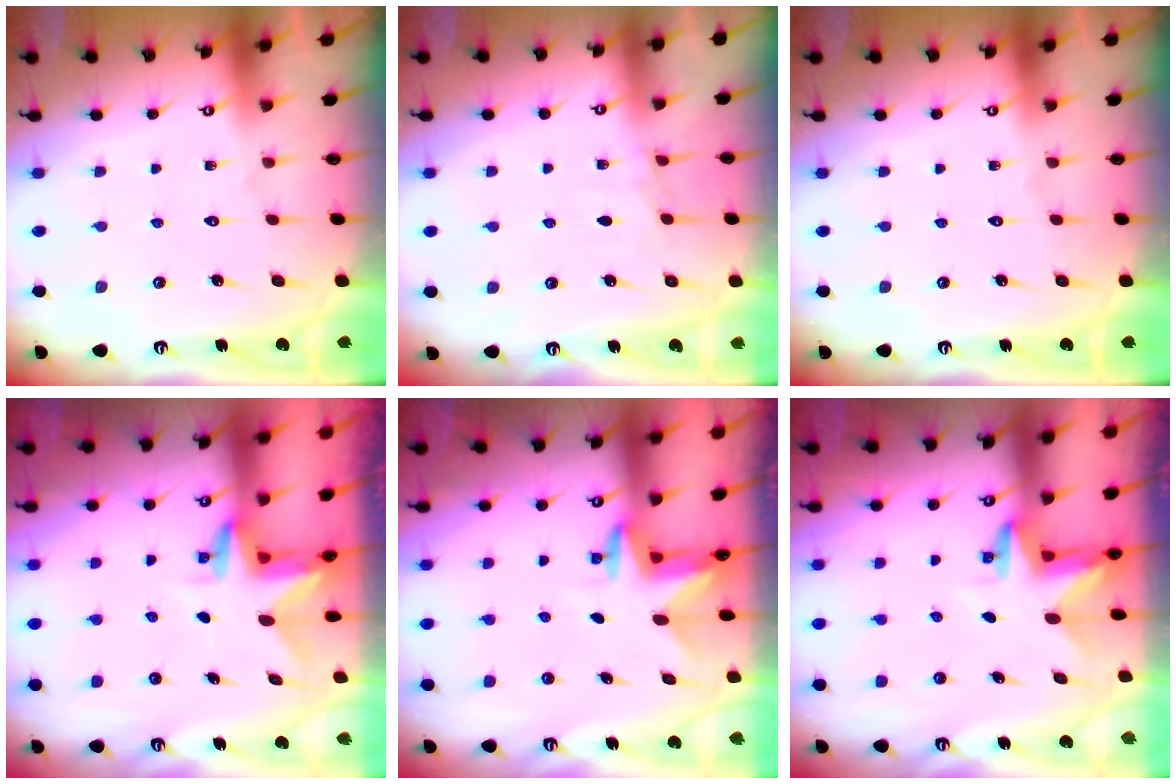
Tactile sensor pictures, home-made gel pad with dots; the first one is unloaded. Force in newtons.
{"total": 3.1, "press": 3.1, "slide": 0.5}
{"total": 0.0}
{"total": 2.9, "press": 2.9, "slide": 0.2}
{"total": 2.6, "press": 2.6, "slide": 0.2}
{"total": 3.4, "press": 3.4, "slide": 0.2}